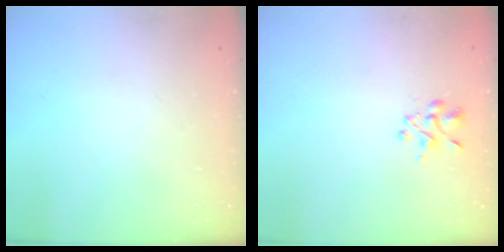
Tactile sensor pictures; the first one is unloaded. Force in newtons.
{"total": 1.7, "press": 1.6, "slide": 0.7}